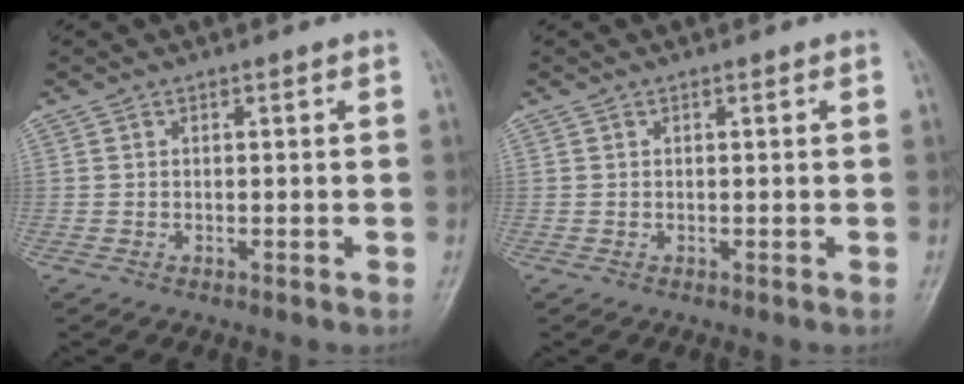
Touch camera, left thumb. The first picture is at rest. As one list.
[{"total": 0.0}]